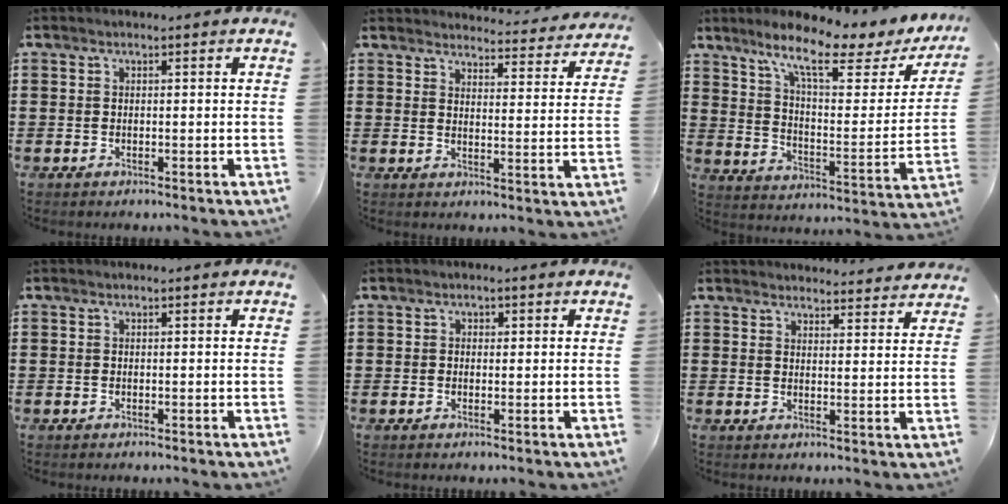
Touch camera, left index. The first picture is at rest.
{"total": 3.7, "force": [3.7, 0.1, 0.3], "torque": [-0.006, -0.034, 0.060]}
{"total": 11.4, "force": [8.3, 2.0, 7.6], "torque": [-0.152, -0.045, 0.134]}
{"total": 0.0}
{"total": 0.7, "force": [0.1, 0.6, 0.3], "torque": [-0.008, 0.004, 0.003]}
{"total": 3.5, "force": [3.5, 0.0, 0.1], "torque": [-0.005, -0.020, 0.064]}